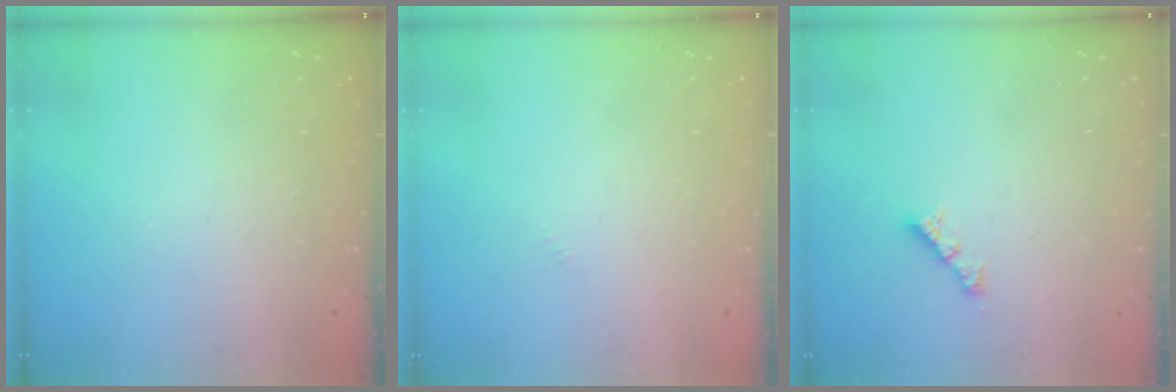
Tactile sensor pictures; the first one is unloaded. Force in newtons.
{"total": 0.0}
{"total": 2.6, "press": 2.6, "slide": 0.1}